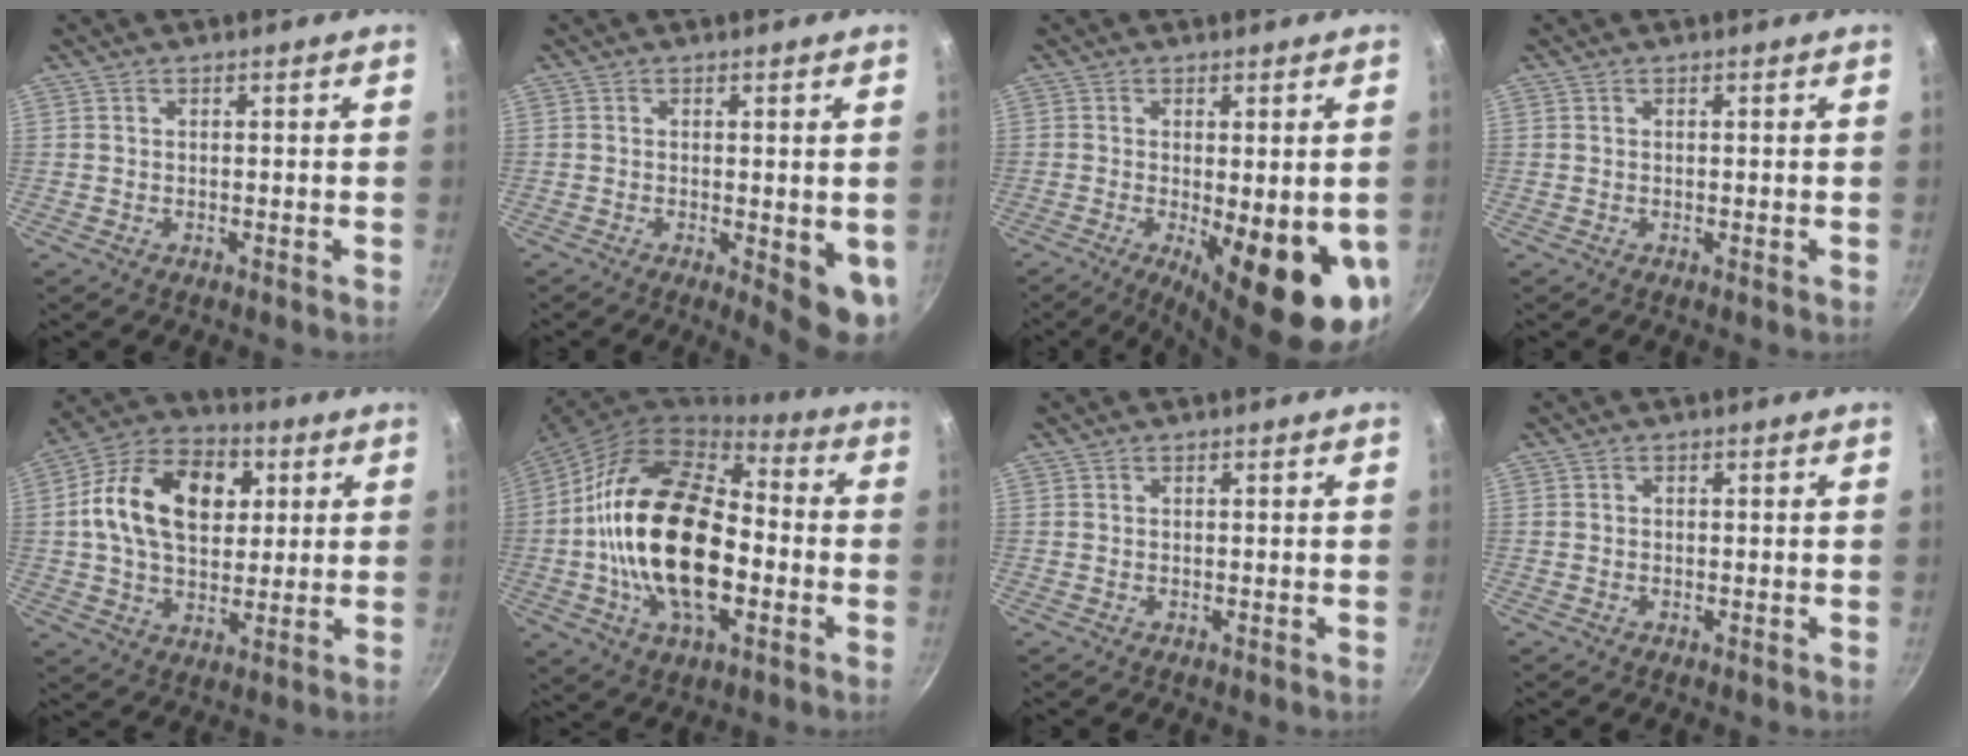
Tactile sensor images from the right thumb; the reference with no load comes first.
{"total": 7.1, "force": [-0.9, 2.3, 6.6], "torque": [-0.073, -0.010, -0.007]}
{"total": 16.8, "force": [-3.6, 5.2, 15.5], "torque": [-0.191, -0.022, -0.038]}
{"total": 0.0}
{"total": 18.8, "force": [4.0, 12.8, 13.2], "torque": [-0.194, 0.016, 0.053]}
{"total": 25.2, "force": [-3.2, 14.6, 20.2], "torque": [-0.355, 0.038, -0.061]}
{"total": 0.0}
{"total": 0.5, "force": [-0.2, 0.5, 0.2], "torque": [-0.003, 0.002, -0.004]}